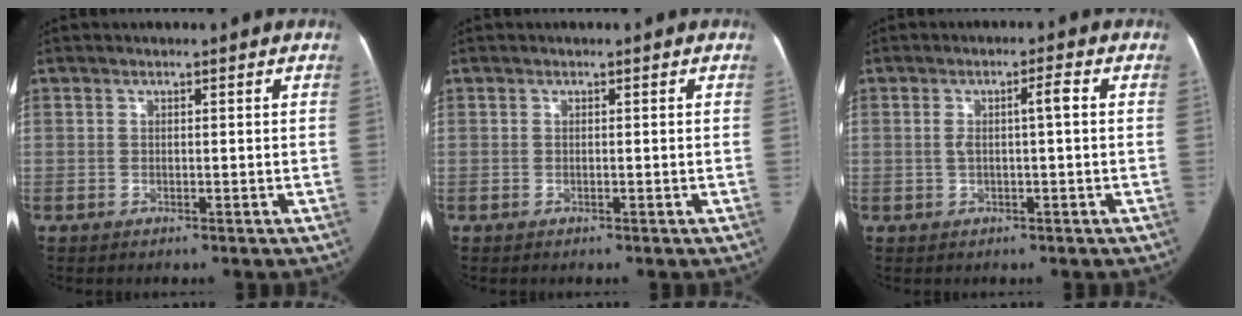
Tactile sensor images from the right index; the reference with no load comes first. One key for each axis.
{"total": 0.0}
{"total": 3.6, "fx": 0.3, "fy": 0.5, "fz": 3.5, "tx": -0.066, "ty": 0.015, "tz": 0.007}